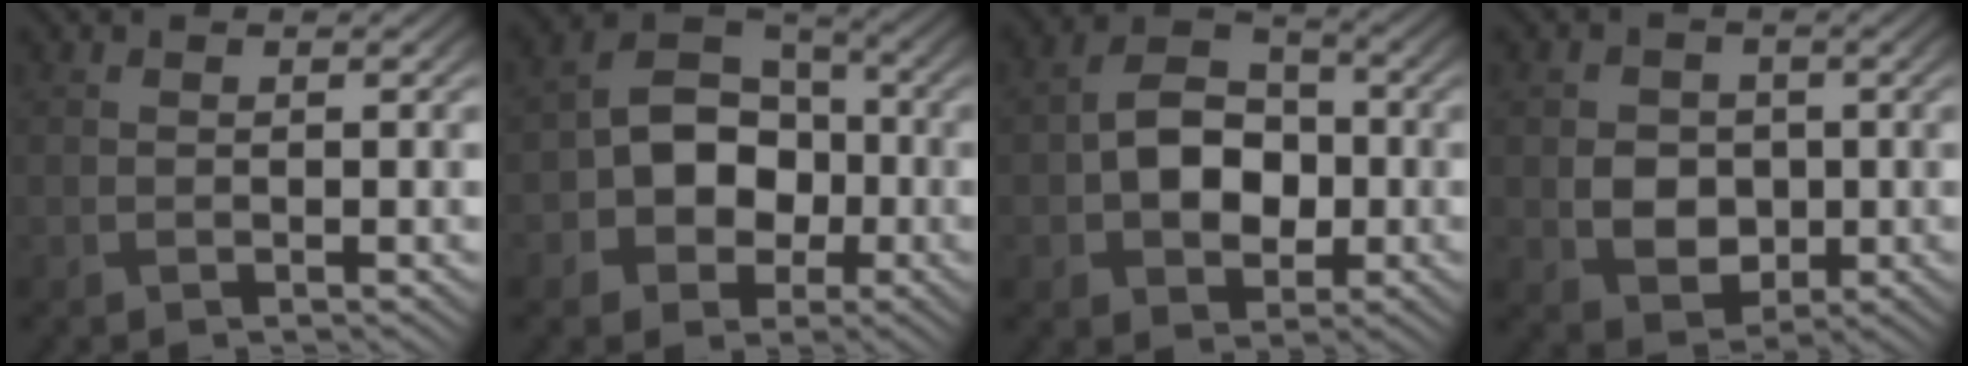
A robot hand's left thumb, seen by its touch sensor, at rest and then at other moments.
{"total": 8.7, "force": [-2.0, 6.8, 5.1], "torque": [-0.094, 0.005, -0.053]}
{"total": 8.0, "force": [-0.9, 5.9, 5.4], "torque": [-0.099, 0.005, -0.026]}
{"total": 5.0, "force": [-0.4, 4.2, 2.7], "torque": [-0.059, -0.007, -0.011]}